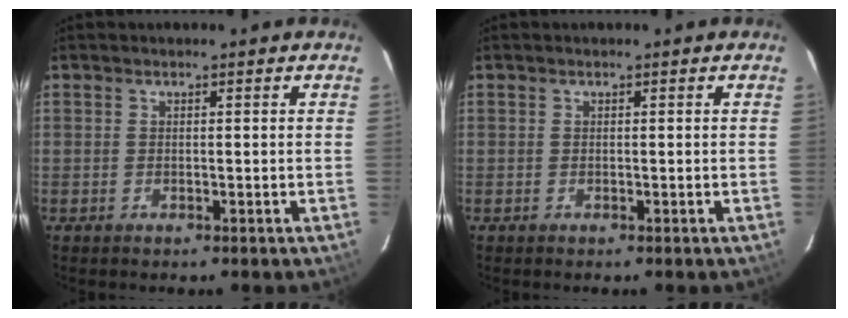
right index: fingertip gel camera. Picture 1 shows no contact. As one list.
[{"total": 0.0}]